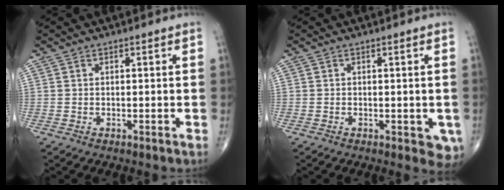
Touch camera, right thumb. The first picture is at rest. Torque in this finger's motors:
{"motor_torque": [1.99, 3.02, 0.26, 0.48, 0.16]}